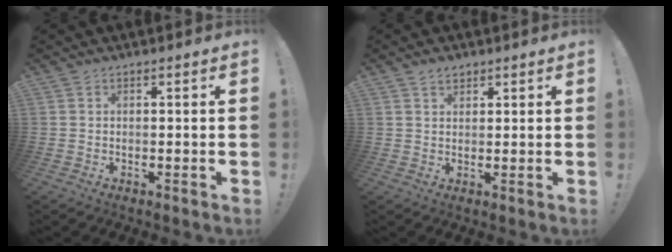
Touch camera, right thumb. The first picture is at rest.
{"total": 2.7, "force": [2.0, 1.6, 1.0], "torque": [-0.010, -0.007, 0.035]}